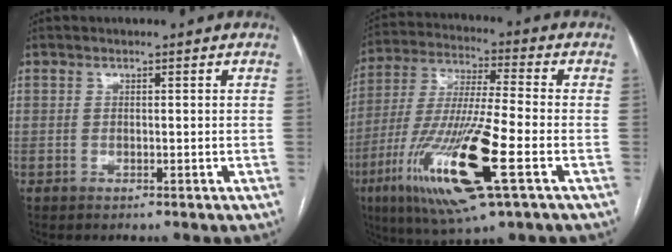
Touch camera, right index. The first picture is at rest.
{"total": 19.0, "force": [-7.3, 1.6, 17.5], "torque": [-0.377, -0.037, -0.132]}